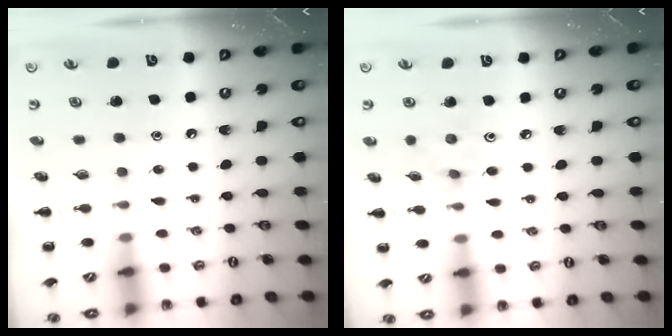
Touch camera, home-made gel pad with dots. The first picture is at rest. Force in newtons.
{"total": 3.0, "press": 2.8, "slide": 0.9}